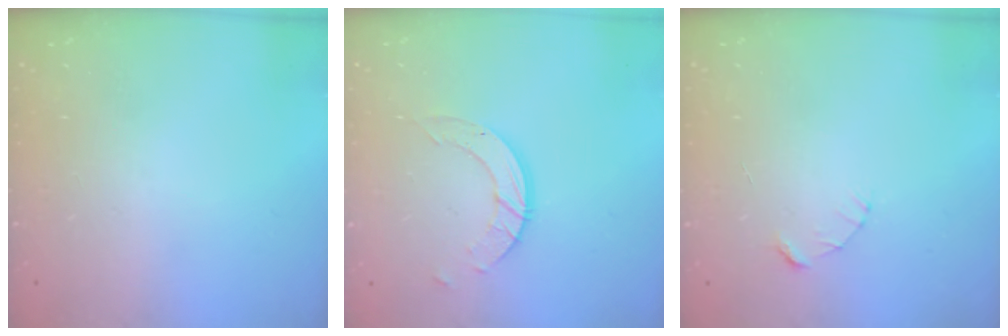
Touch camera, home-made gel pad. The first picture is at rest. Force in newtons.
{"total": 5.9, "press": 5.9, "slide": 0.5}
{"total": 2.4, "press": 2.4, "slide": 0.2}